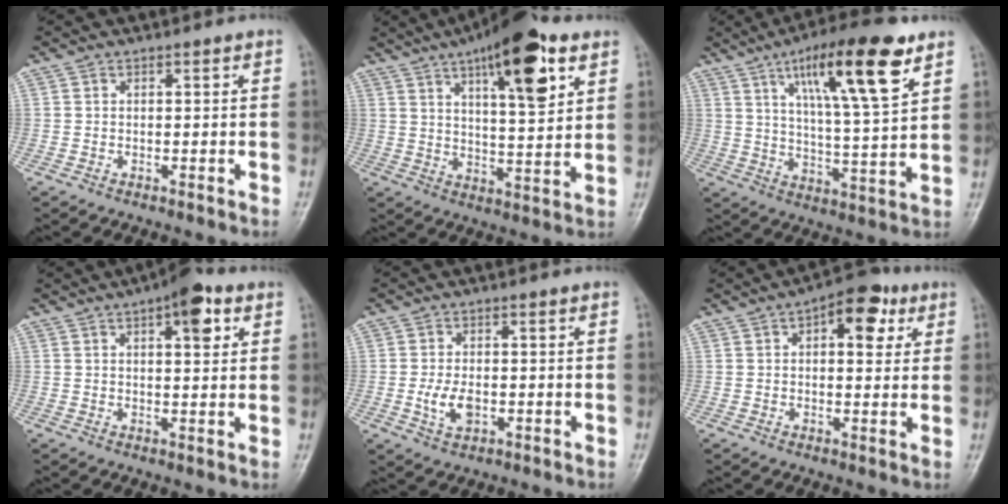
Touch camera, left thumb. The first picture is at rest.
{"total": 17.0, "force": [8.7, 5.3, 13.6], "torque": [-0.182, -0.030, 0.133]}
{"total": 17.7, "force": [9.2, 3.5, 14.7], "torque": [-0.227, -0.035, 0.151]}
{"total": 7.6, "force": [3.6, 3.0, 6.0], "torque": [-0.062, -0.006, 0.043]}
{"total": 4.7, "force": [-1.0, 2.8, 3.7], "torque": [-0.070, -0.002, -0.014]}
{"total": 9.5, "force": [3.9, 4.8, 7.2], "torque": [-0.067, 0.002, 0.045]}